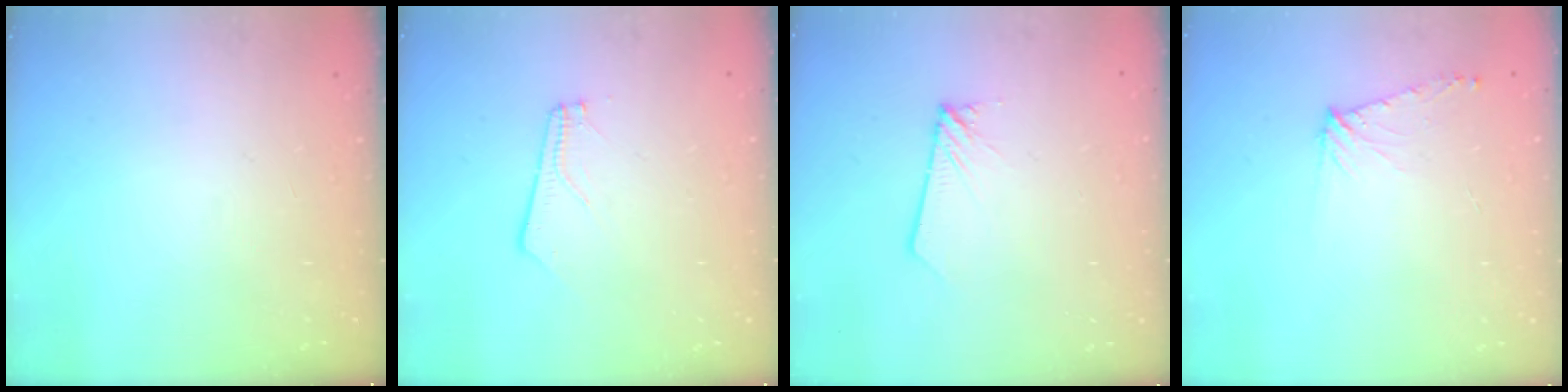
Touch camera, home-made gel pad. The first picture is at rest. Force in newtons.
{"total": 2.4, "press": 2.4, "slide": 0.4}
{"total": 1.7, "press": 1.7, "slide": 0.2}
{"total": 7.1, "press": 7.0, "slide": 0.8}